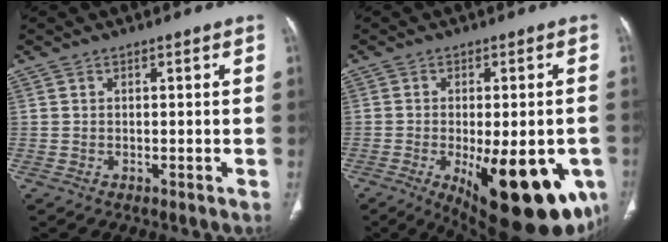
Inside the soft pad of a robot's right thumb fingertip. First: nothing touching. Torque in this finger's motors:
{"motor_torque": [2.44, 2.57, 1.44, -1.32, 0.55]}